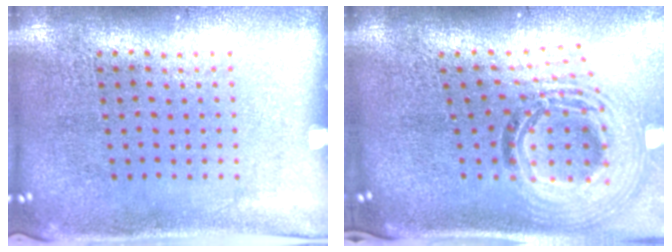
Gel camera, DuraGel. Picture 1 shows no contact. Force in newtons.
{"total": 2.1, "press": 1.6, "slide": 1.3}